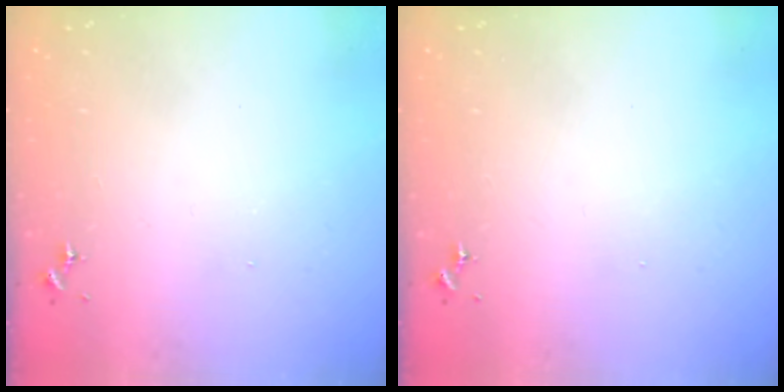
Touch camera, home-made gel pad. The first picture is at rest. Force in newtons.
{"total": 0.0}